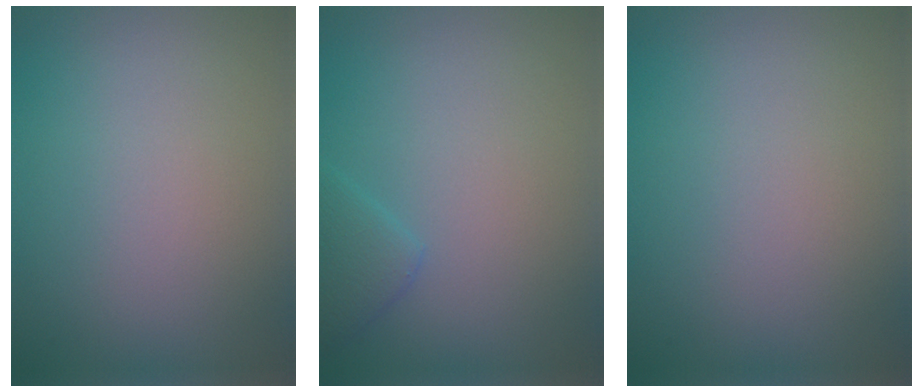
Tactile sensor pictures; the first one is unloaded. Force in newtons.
{"total": 1.8, "press": 1.8, "slide": 0.2}
{"total": 0.0}